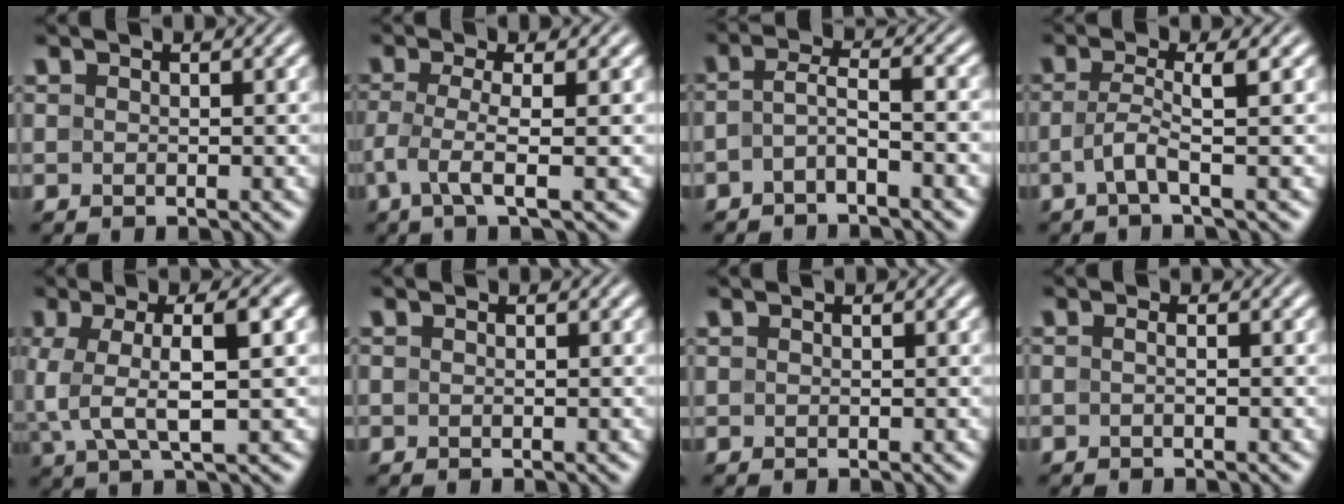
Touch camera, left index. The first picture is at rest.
{"total": 3.1, "force": [-1.0, 0.3, 2.9], "torque": [-0.064, -0.003, -0.022]}
{"total": 2.3, "force": [-1.2, 0.5, 1.9], "torque": [-0.042, 0.007, -0.030]}
{"total": 2.7, "force": [-0.4, 0.3, 2.6], "torque": [-0.056, 0.001, -0.012]}
{"total": 6.8, "force": [0.6, 1.8, 6.5], "torque": [-0.125, 0.009, 0.006]}
{"total": 0.0}
{"total": 0.0}
{"total": 0.6, "force": [-0.3, 0.0, 0.5], "torque": [-0.013, 0.000, -0.006]}